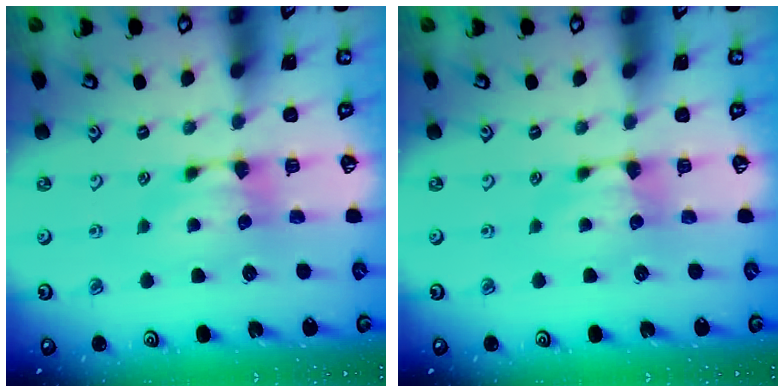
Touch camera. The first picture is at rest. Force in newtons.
{"total": 0.0}